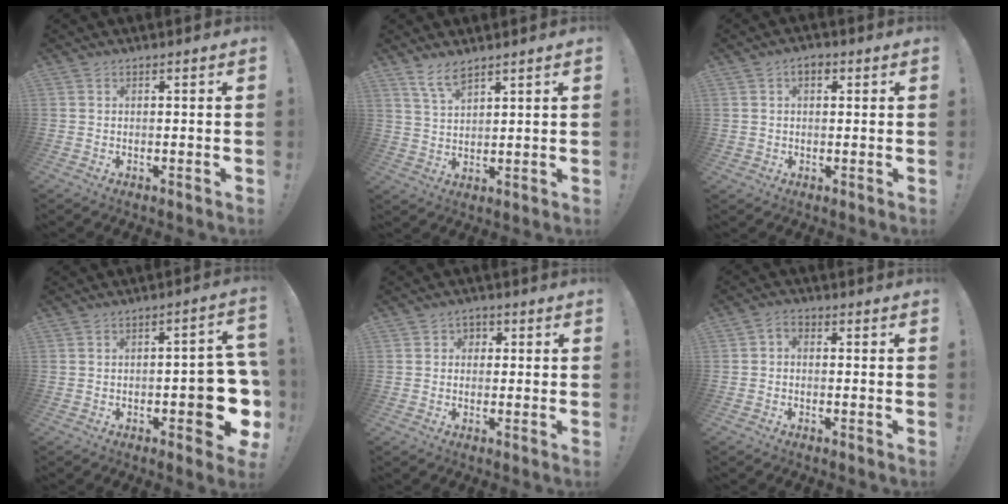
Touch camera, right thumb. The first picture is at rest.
{"total": 6.0, "force": [4.8, 1.5, 3.2], "torque": [-0.058, -0.026, 0.086]}
{"total": 4.0, "force": [1.3, 3.1, 2.0], "torque": [-0.018, -0.002, 0.021]}
{"total": 10.7, "force": [-3.5, 3.9, 9.4], "torque": [-0.100, 0.012, -0.057]}
{"total": 2.8, "force": [-0.1, 2.6, 0.8], "torque": [-0.009, 0.005, -0.002]}
{"total": 2.1, "force": [-1.1, 1.2, 1.3], "torque": [-0.018, 0.005, -0.021]}